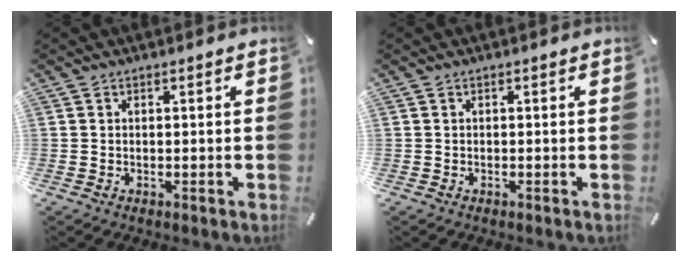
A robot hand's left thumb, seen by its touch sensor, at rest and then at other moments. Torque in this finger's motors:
{"motor_torque": [0.00, 0.00, -0.03, 0.04, -0.01]}